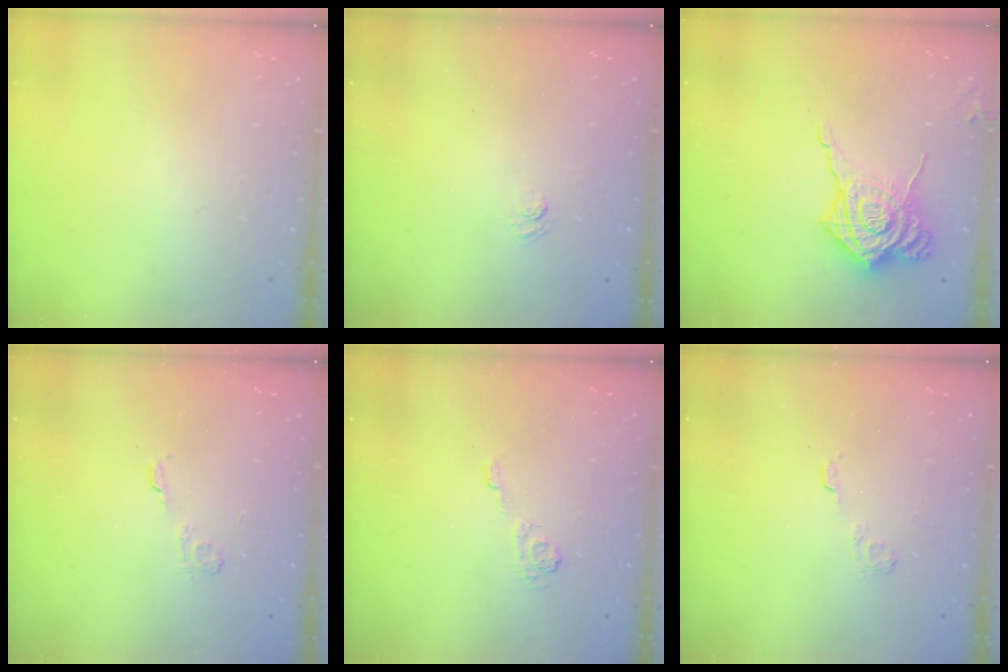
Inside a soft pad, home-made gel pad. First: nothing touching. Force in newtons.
{"total": 2.6, "press": 2.3, "slide": 1.1}
{"total": 13.8, "press": 13.8, "slide": 1.0}
{"total": 3.2, "press": 2.8, "slide": 1.5}
{"total": 3.7, "press": 3.3, "slide": 1.6}
{"total": 2.7, "press": 2.3, "slide": 1.4}